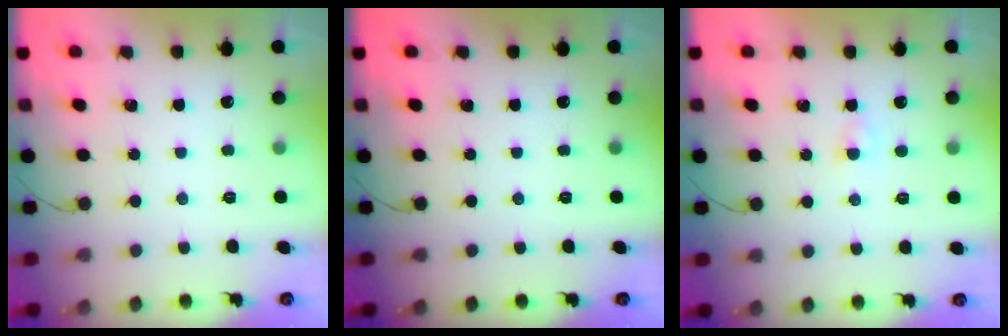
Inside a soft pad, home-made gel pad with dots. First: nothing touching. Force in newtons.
{"total": 0.0}
{"total": 1.5, "press": 1.4, "slide": 0.6}